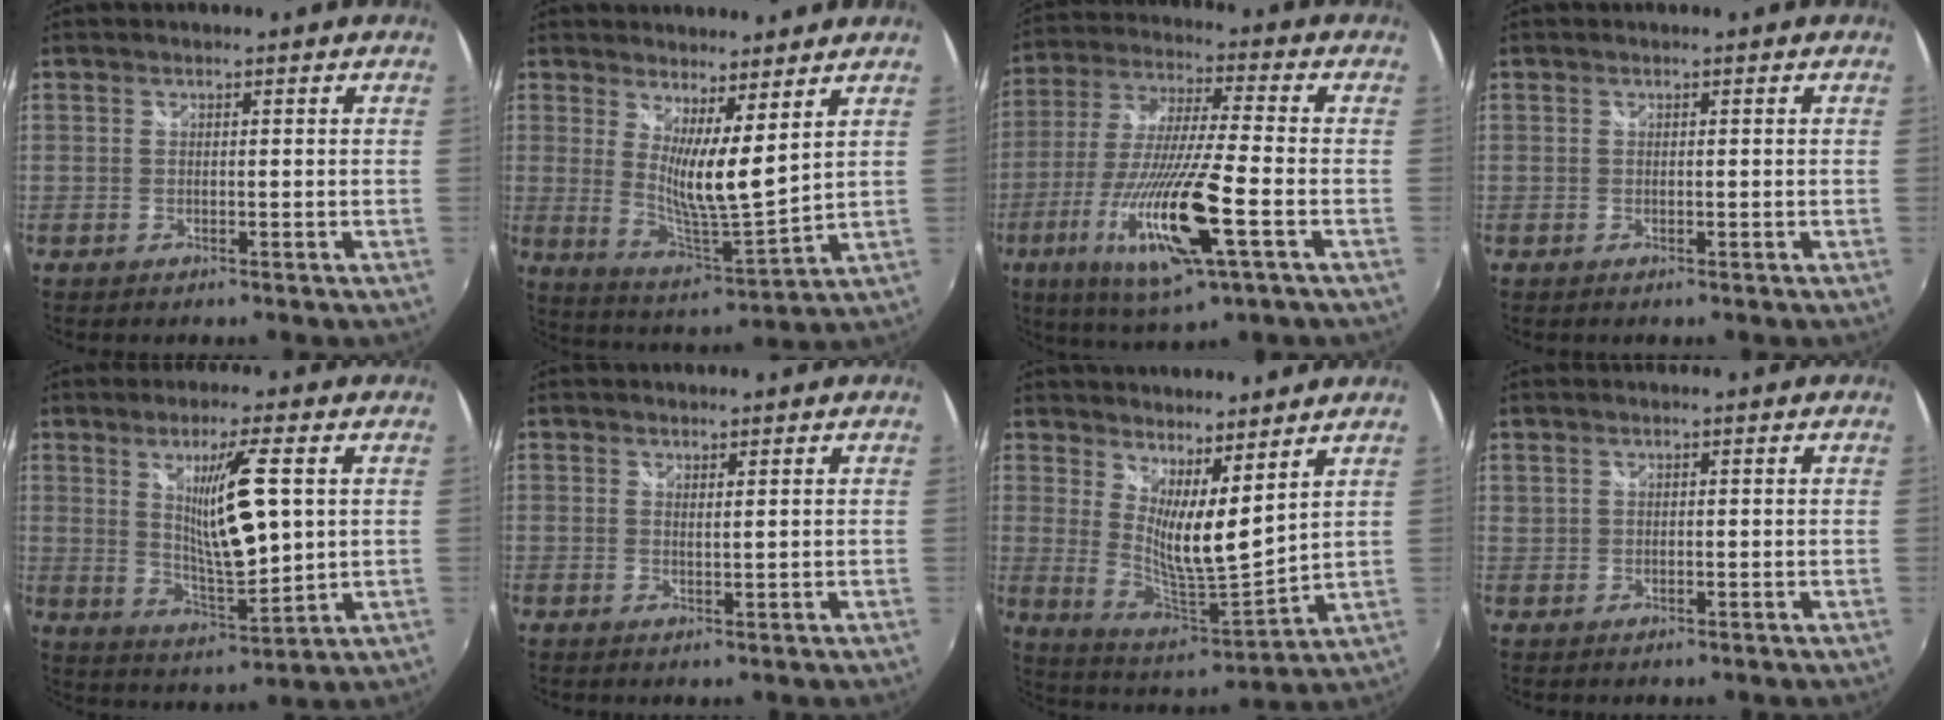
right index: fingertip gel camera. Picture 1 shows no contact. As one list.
[{"total": 9.8, "force": [5.2, 0.9, 8.3], "torque": [-0.133, -0.023, 0.088]}, {"total": 19.8, "force": [-7.3, 2.6, 18.2], "torque": [-0.364, -0.043, -0.133]}, {"total": 0.0}, {"total": 11.3, "force": [2.4, 1.7, 10.9], "torque": [-0.178, -0.017, 0.052]}, {"total": 1.0, "force": [0.9, -0.6, 0.1], "torque": [-0.003, -0.004, 0.012]}, {"total": 11.9, "force": [7.6, 2.0, 8.9], "torque": [-0.139, -0.020, 0.132]}, {"total": 0.7, "force": [0.5, 0.4, 0.3], "torque": [-0.004, 0.002, 0.009]}]